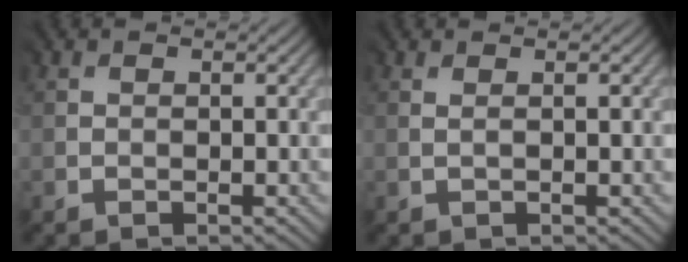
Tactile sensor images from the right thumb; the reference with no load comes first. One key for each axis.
{"total": 0.7, "fx": 0.2, "fy": -0.6, "fz": 0.1, "tx": -0.009, "ty": 0.002, "tz": 0.006}